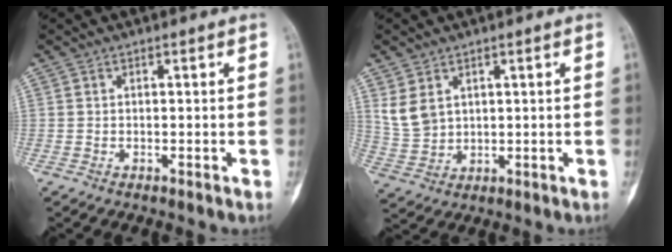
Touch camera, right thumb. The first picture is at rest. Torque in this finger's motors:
{"motor_torque": [0.00, 0.00, 0.10, -0.07, 0.01]}